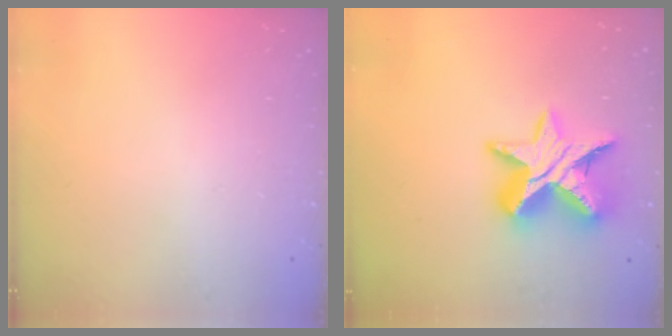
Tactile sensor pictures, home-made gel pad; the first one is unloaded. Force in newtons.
{"total": 16.1, "press": 16.1, "slide": 0.9}